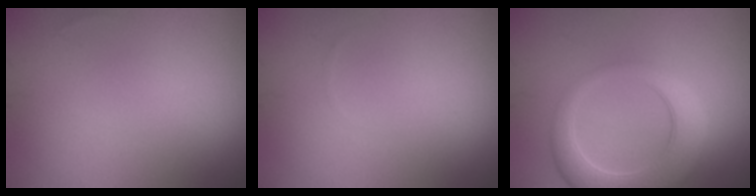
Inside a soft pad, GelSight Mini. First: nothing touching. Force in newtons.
{"total": 0.0}
{"total": 6.1, "press": 6.1, "slide": 0.5}